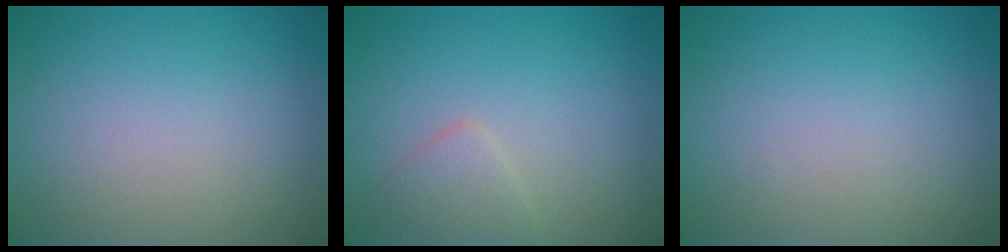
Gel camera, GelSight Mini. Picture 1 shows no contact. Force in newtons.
{"total": 1.9, "press": 1.9, "slide": 0.0}
{"total": 0.0}